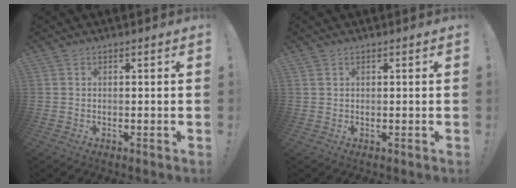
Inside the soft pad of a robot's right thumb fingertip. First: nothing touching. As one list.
[{"total": 0.8, "force": [0.6, 0.4, 0.3], "torque": [-0.010, 0.003, 0.011]}]